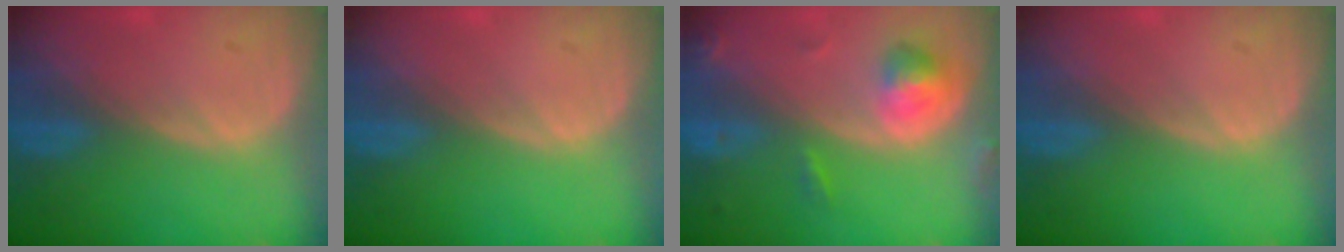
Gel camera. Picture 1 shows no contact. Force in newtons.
{"total": 0.0}
{"total": 5.4, "press": 5.0, "slide": 2.0}
{"total": 0.0}